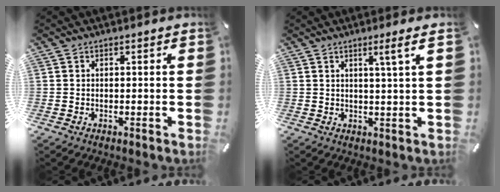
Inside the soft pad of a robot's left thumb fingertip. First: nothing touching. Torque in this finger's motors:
{"motor_torque": [0.18, -0.34, 0.00, -0.46, 0.17]}